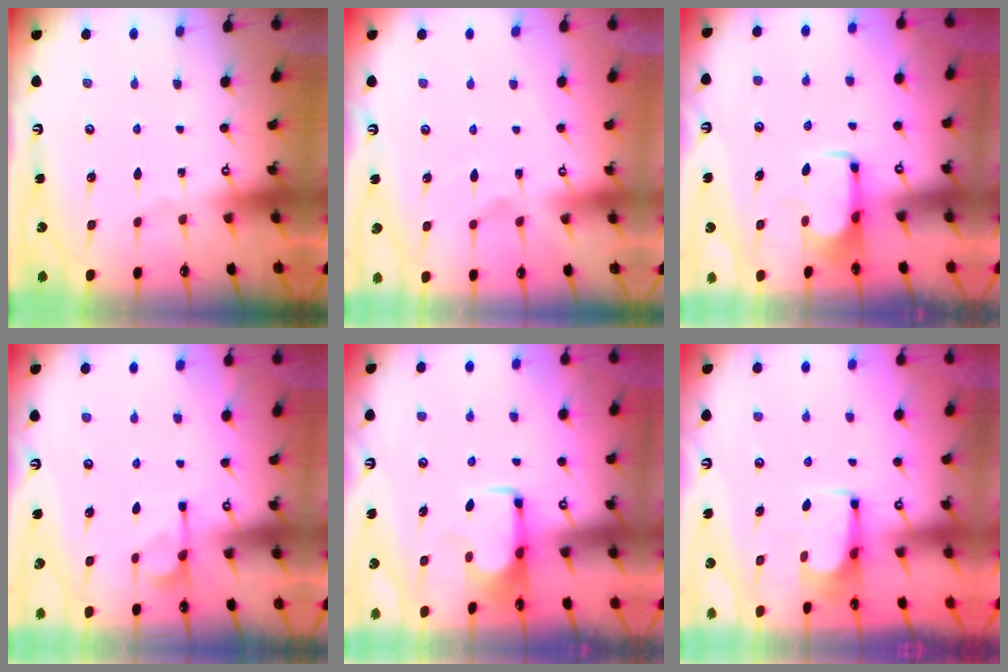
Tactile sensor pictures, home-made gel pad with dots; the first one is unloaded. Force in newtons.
{"total": 1.5, "press": 0.9, "slide": 1.2}
{"total": 1.7, "press": 1.7, "slide": 0.5}
{"total": 1.2, "press": 0.3, "slide": 1.1}
{"total": 1.8, "press": 1.8, "slide": 0.4}
{"total": 3.5, "press": 3.5, "slide": 0.2}